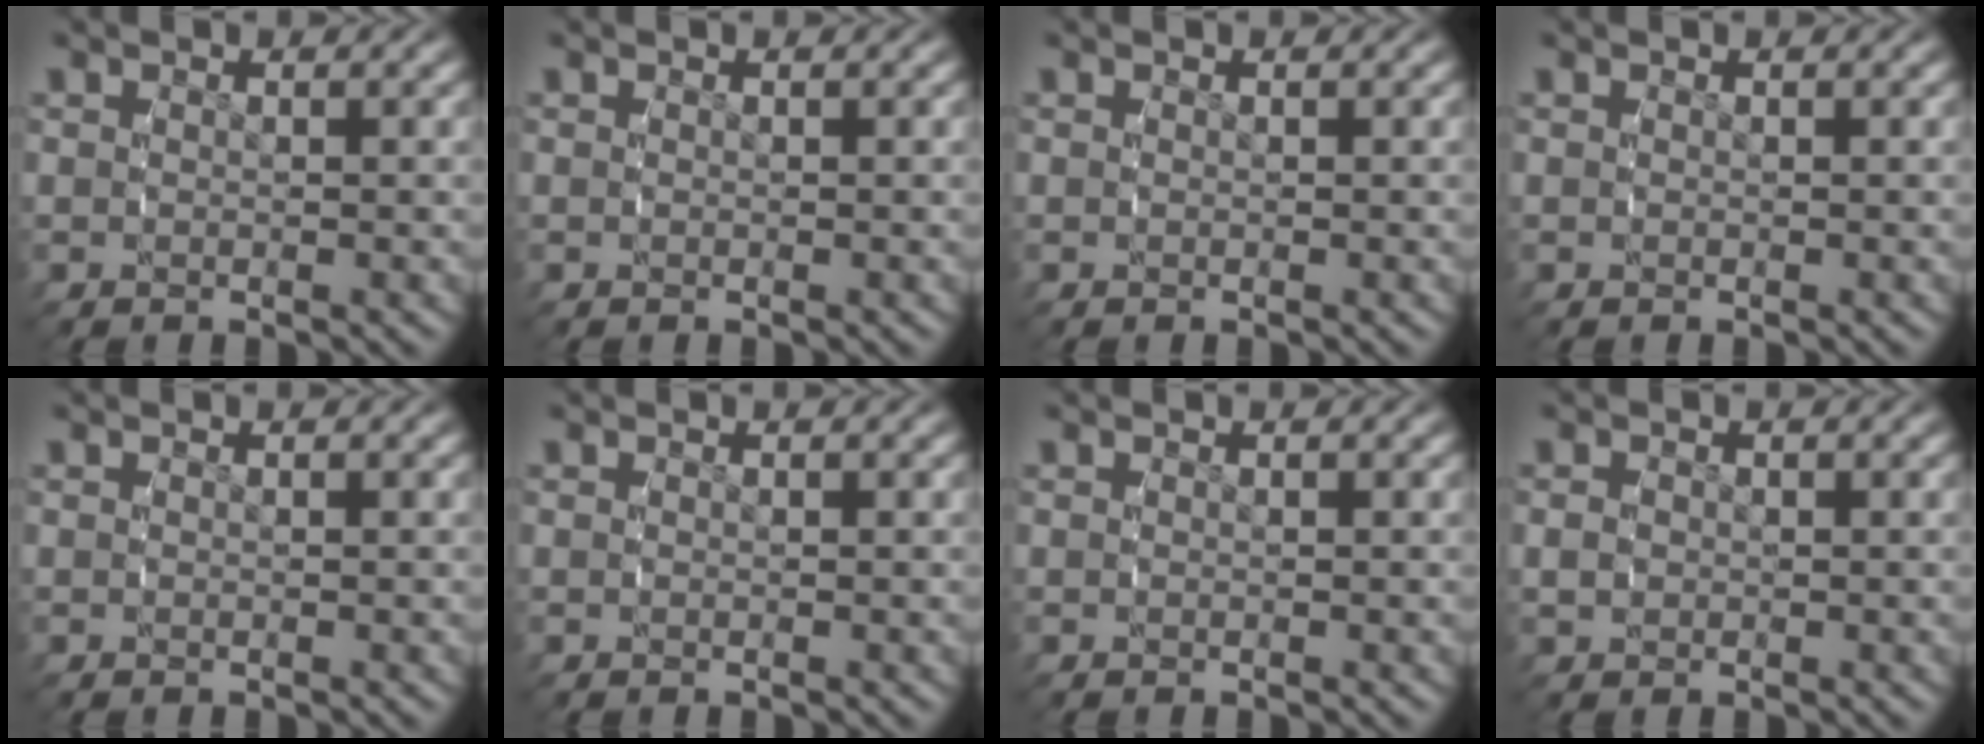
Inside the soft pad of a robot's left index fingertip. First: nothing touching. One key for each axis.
{"total": 0.0}
{"total": 0.0}
{"total": 0.0}
{"total": 0.0}
{"total": 0.0}
{"total": 0.0}
{"total": 1.1, "fx": -0.4, "fy": 1.0, "fz": 0.3, "tx": -0.010, "ty": -0.005, "tz": -0.003}